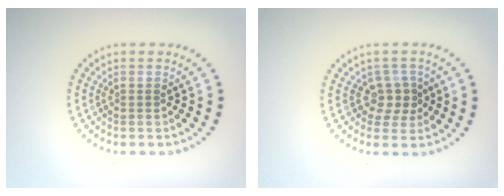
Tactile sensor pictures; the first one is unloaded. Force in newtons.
{"total": 2.2, "press": 1.8, "slide": 1.3}